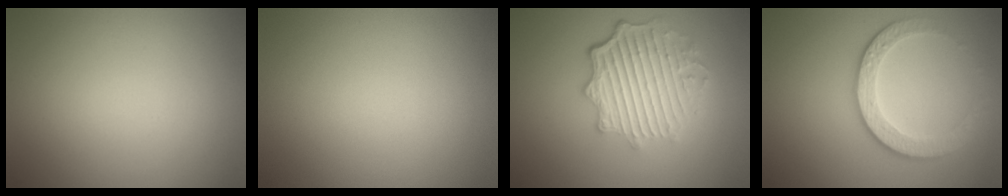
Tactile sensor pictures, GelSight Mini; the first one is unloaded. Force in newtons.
{"total": 0.0}
{"total": 6.0, "press": 4.6, "slide": 3.8}
{"total": 3.7, "press": 3.2, "slide": 2.0}